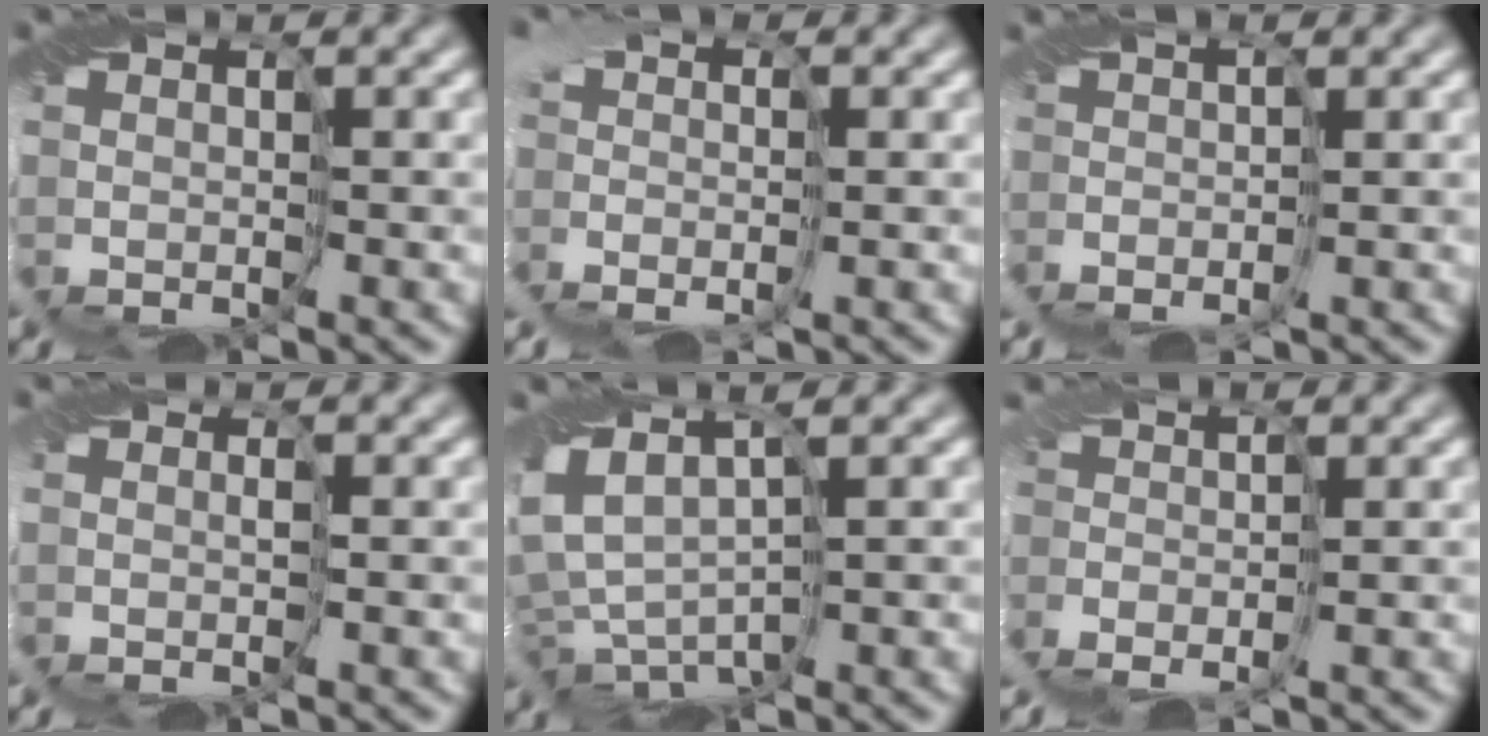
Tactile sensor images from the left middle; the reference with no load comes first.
{"total": 2.8, "force": [-1.0, 1.9, 1.8], "torque": [-0.023, 0.003, -0.018]}
{"total": 0.0}
{"total": 0.6, "force": [0.0, 0.5, 0.3], "torque": [-0.005, 0.000, -0.001]}
{"total": 6.9, "force": [-0.6, 4.3, 5.3], "torque": [-0.113, -0.014, 0.009]}
{"total": 2.5, "force": [-1.5, 1.5, 1.4], "torque": [-0.026, 0.000, -0.031]}